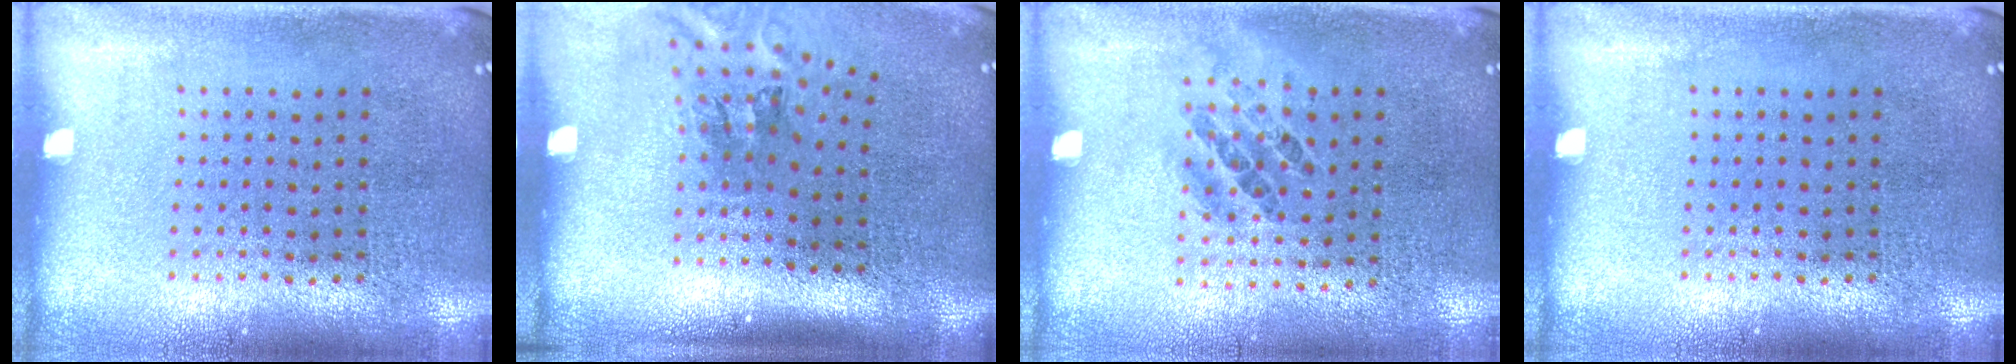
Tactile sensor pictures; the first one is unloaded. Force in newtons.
{"total": 2.2, "press": 1.3, "slide": 1.7}
{"total": 0.9, "press": 0.7, "slide": 0.6}
{"total": 0.0}